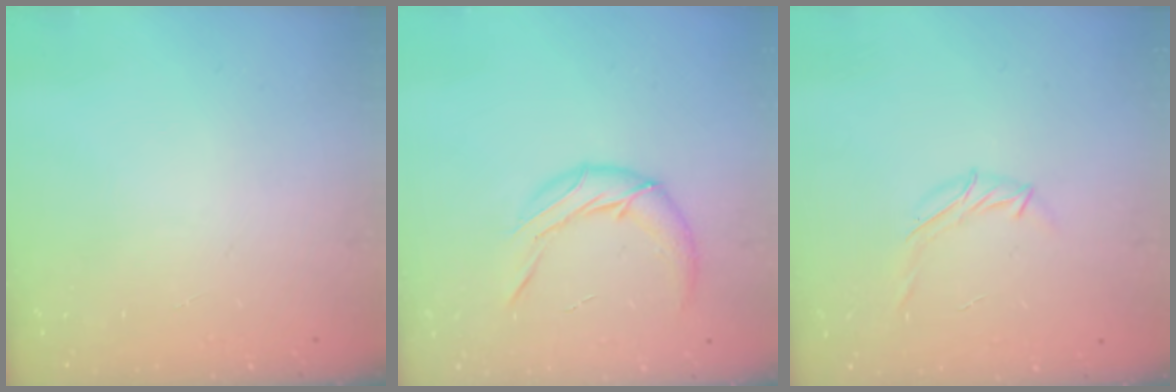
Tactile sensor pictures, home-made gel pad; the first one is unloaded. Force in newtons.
{"total": 11.2, "press": 10.9, "slide": 2.4}
{"total": 6.4, "press": 6.3, "slide": 1.4}